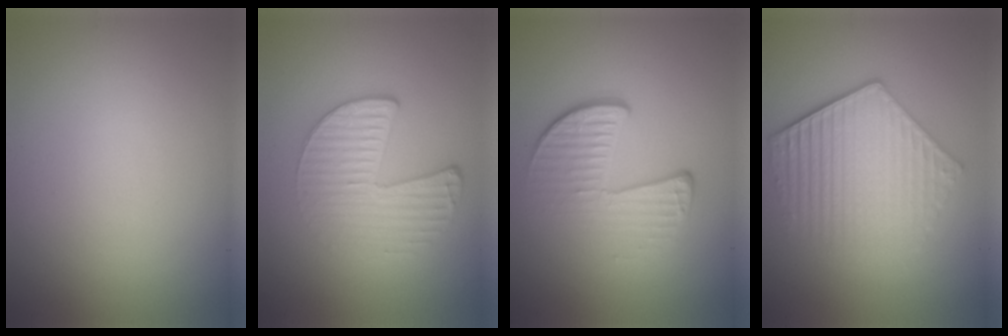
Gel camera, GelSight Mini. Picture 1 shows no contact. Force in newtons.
{"total": 3.4, "press": 2.8, "slide": 1.8}
{"total": 3.9, "press": 2.5, "slide": 3.0}
{"total": 6.1, "press": 4.5, "slide": 4.2}